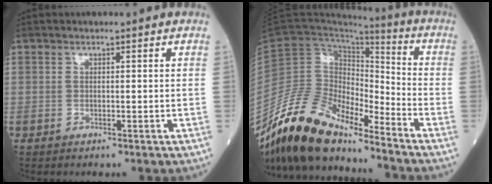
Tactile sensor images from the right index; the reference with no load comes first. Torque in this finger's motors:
{"motor_torque": [1.14, -1.00, -0.02, -0.21]}